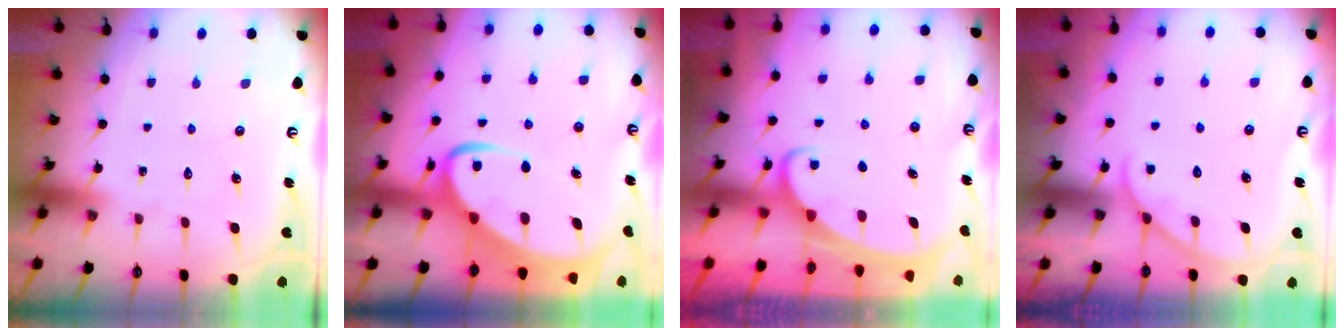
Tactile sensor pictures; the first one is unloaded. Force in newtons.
{"total": 8.3, "press": 8.3, "slide": 0.9}
{"total": 2.0, "press": 2.0, "slide": 0.3}
{"total": 4.1, "press": 4.1, "slide": 0.5}